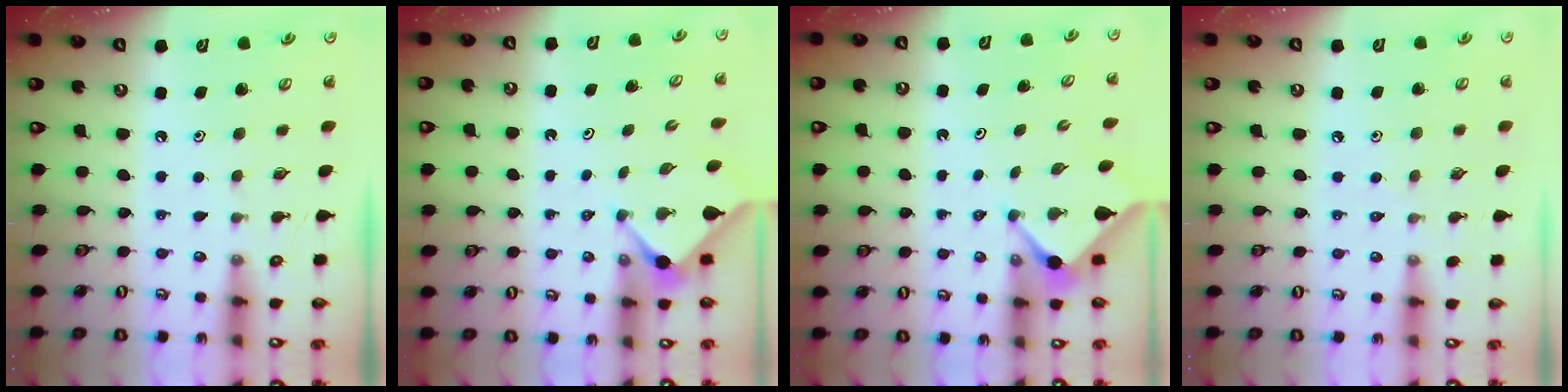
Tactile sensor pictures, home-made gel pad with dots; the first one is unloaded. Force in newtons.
{"total": 2.9, "press": 2.9, "slide": 0.3}
{"total": 3.0, "press": 2.9, "slide": 0.3}
{"total": 3.1, "press": 3.1, "slide": 0.6}